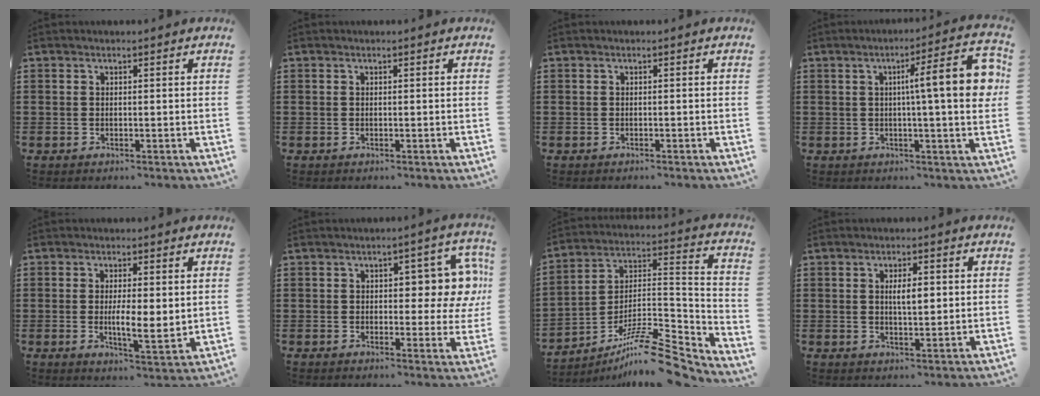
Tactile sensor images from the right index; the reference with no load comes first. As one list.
[{"total": 0.0}, {"total": 0.0}, {"total": 11.1, "force": [1.9, 1.4, 10.8], "torque": [-0.165, -0.008, 0.023]}, {"total": 4.7, "force": [0.0, 1.3, 4.5], "torque": [-0.075, 0.001, -0.002]}, {"total": 8.2, "force": [1.8, 4.1, 6.8], "torque": [-0.077, -0.009, 0.020]}, {"total": 11.6, "force": [-9.2, 2.2, 6.8], "torque": [-0.111, 0.023, -0.178]}, {"total": 3.4, "force": [0.5, 1.1, 3.2], "torque": [-0.053, 0.001, 0.005]}]